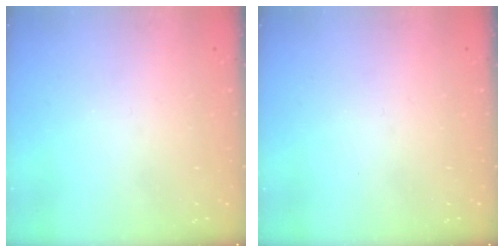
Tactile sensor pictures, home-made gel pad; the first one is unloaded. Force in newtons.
{"total": 0.0}